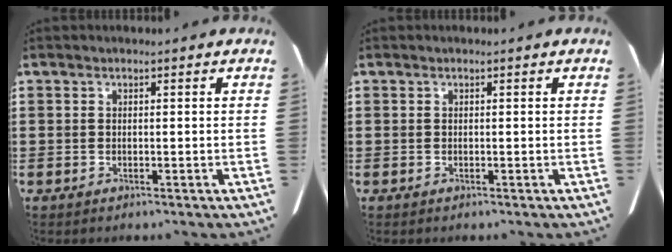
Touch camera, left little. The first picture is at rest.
{"total": 0.0}